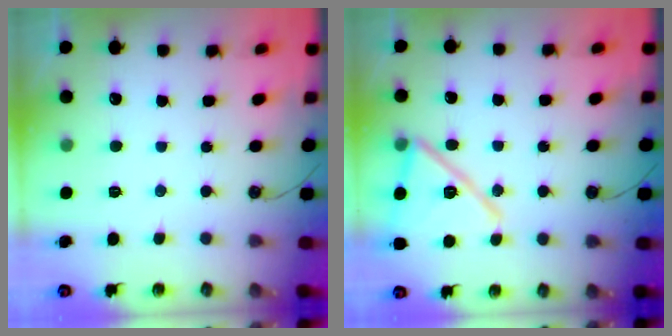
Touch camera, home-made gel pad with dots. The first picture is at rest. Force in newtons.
{"total": 16.4, "press": 15.9, "slide": 4.1}